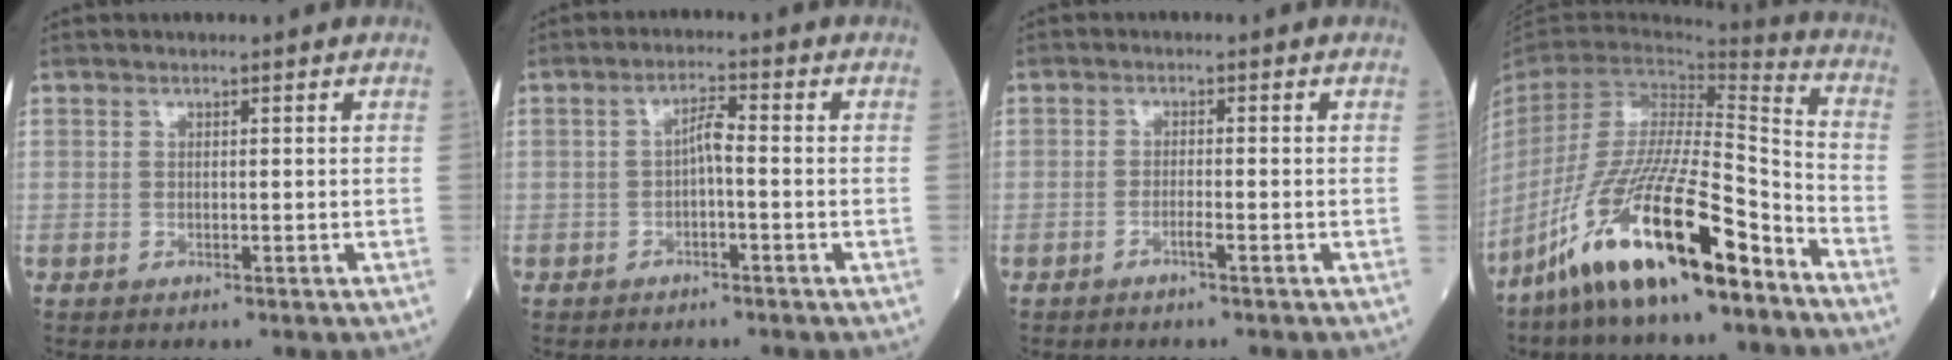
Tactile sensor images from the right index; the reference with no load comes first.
{"total": 2.7, "force": [-0.6, 0.5, 2.5], "torque": [-0.043, 0.008, -0.012]}
{"total": 1.4, "force": [-1.0, -0.2, 0.9], "torque": [-0.017, 0.001, -0.021]}
{"total": 20.3, "force": [-13.9, 2.6, 14.6], "torque": [-0.285, -0.037, -0.259]}